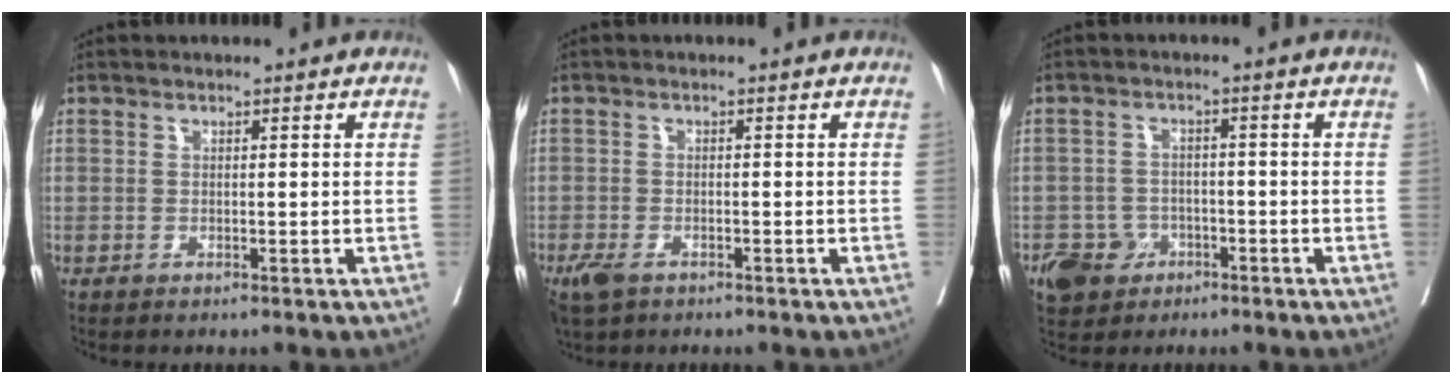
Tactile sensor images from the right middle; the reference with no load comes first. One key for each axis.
{"total": 4.1, "fx": -2.7, "fy": 2.1, "fz": 2.3, "tx": -0.050, "ty": -0.008, "tz": -0.044}
{"total": 5.1, "fx": -2.8, "fy": 4.1, "fz": 0.9, "tx": -0.014, "ty": 0.009, "tz": -0.044}